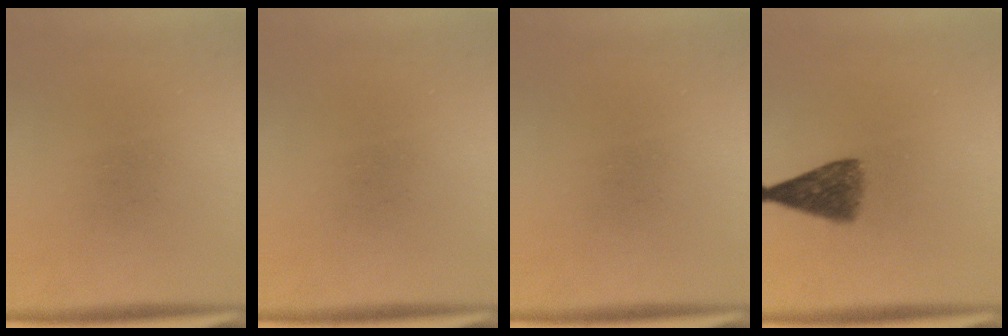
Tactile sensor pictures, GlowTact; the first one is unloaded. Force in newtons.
{"total": 0.0}
{"total": 0.0}
{"total": 5.5}